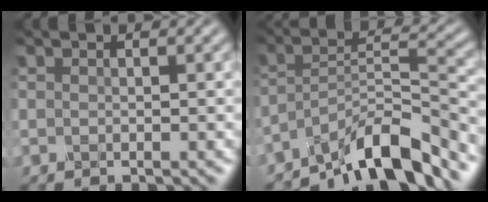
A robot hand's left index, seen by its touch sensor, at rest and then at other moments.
{"total": 8.5, "force": [-6.8, 1.5, 4.8], "torque": [-0.070, 0.007, -0.124]}